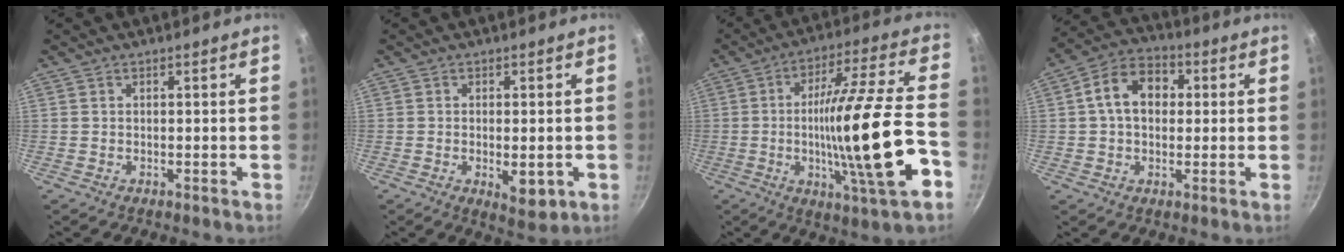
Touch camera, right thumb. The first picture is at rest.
{"total": 6.1, "force": [-1.5, 2.7, 5.3], "torque": [-0.069, -0.008, -0.014]}
{"total": 22.4, "force": [-5.5, 2.9, 21.5], "torque": [-0.326, 0.024, -0.087]}
{"total": 10.5, "force": [1.5, 7.6, 7.1], "torque": [-0.090, 0.025, 0.008]}